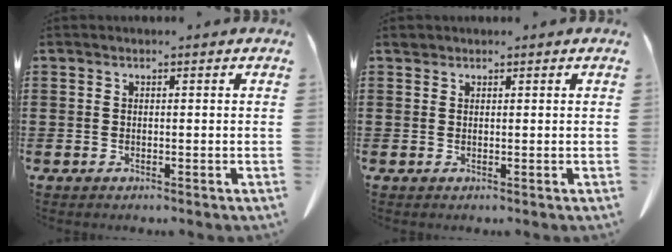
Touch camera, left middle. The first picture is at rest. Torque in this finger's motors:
{"motor_torque": [-0.04, 0.00, 0.00, 0.00]}